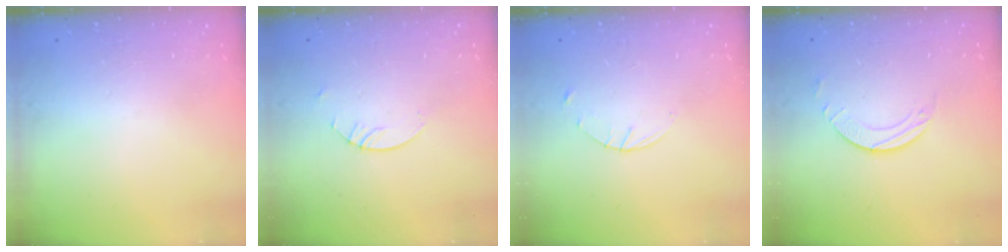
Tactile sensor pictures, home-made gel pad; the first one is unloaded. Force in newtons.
{"total": 2.7, "press": 2.7, "slide": 0.2}
{"total": 1.6, "press": 1.6, "slide": 0.2}
{"total": 2.5, "press": 2.5, "slide": 0.2}